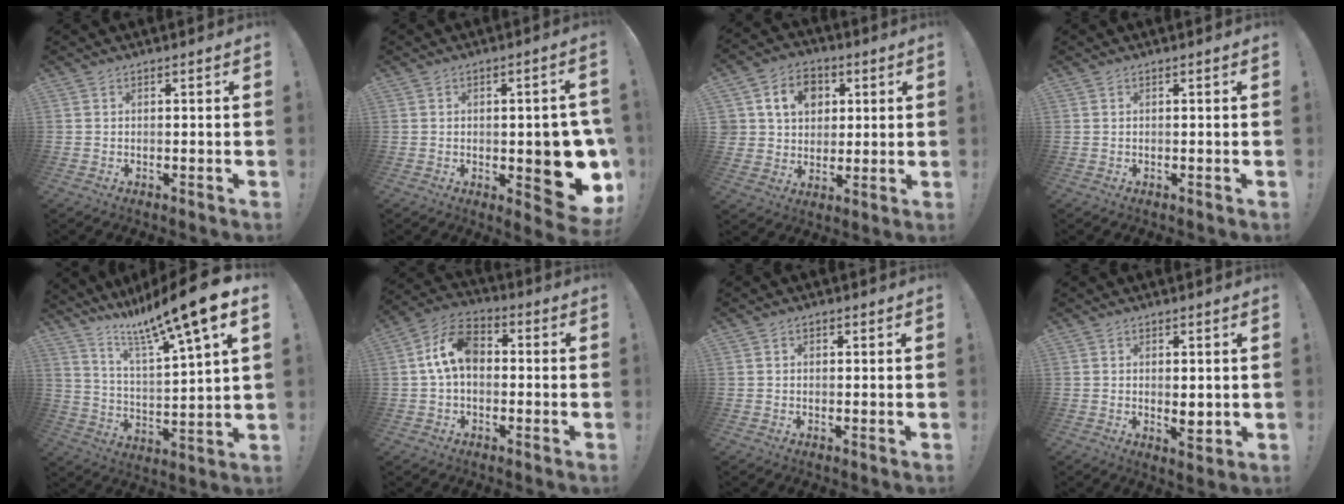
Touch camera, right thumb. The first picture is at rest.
{"total": 13.1, "force": [-2.4, 5.8, 11.5], "torque": [-0.118, -0.001, -0.026]}
{"total": 12.0, "force": [4.4, 9.9, 5.1], "torque": [-0.081, -0.009, 0.089]}
{"total": 0.0}
{"total": 14.4, "force": [10.9, 0.5, 9.3], "torque": [-0.163, -0.083, 0.170]}
{"total": 11.7, "force": [1.0, 7.8, 8.6], "torque": [-0.157, 0.015, 0.023]}
{"total": 1.1, "force": [0.3, 0.9, 0.6], "torque": [-0.005, 0.002, 0.005]}
{"total": 3.0, "force": [0.7, 1.7, 2.4], "torque": [-0.019, -0.008, 0.011]}